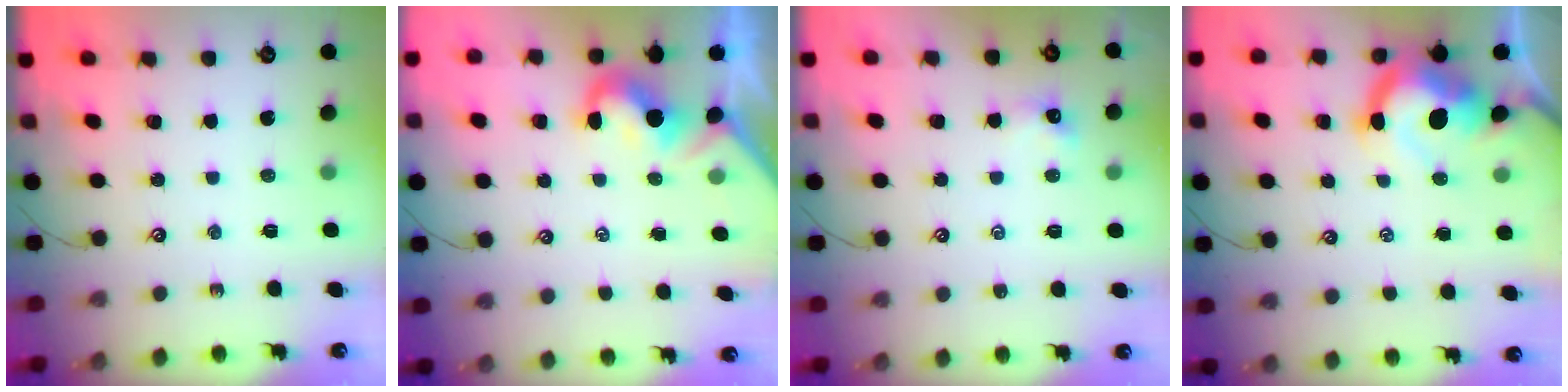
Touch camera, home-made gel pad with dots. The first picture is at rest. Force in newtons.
{"total": 1.9, "press": 1.7, "slide": 0.8}
{"total": 2.5, "press": 2.4, "slide": 0.7}
{"total": 10.8, "press": 10.6, "slide": 2.1}